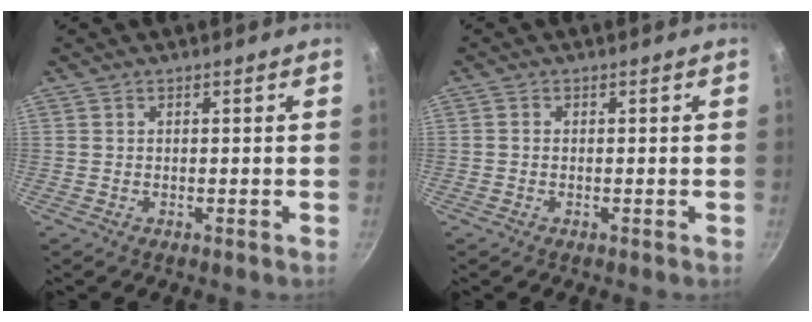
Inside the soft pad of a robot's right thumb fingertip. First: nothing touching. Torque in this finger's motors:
{"motor_torque": [-0.24, -0.25, 0.07, -0.07, -0.03]}